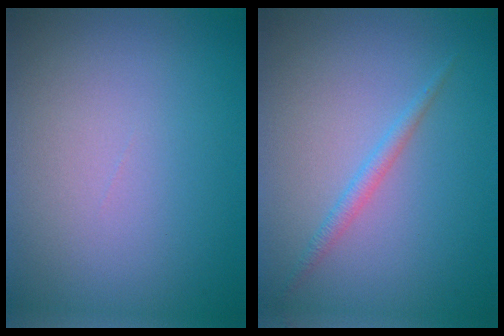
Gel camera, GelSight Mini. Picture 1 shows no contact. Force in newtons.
{"total": 1.3, "press": 1.3, "slide": 0.0}